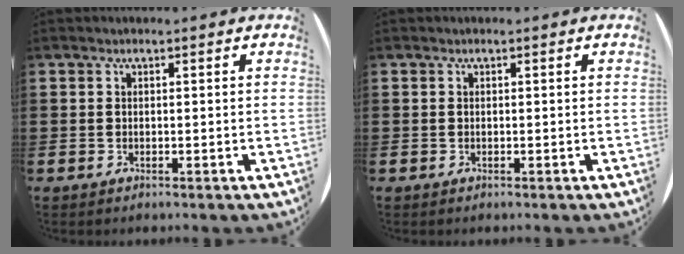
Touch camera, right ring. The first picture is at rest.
{"total": 0.0}